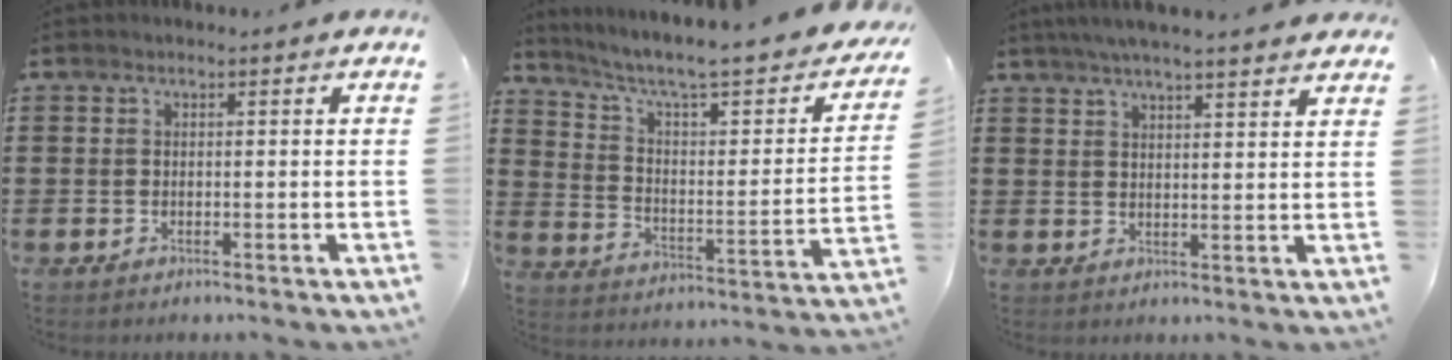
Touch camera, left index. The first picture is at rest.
{"total": 6.2, "force": [4.4, 1.1, 4.3], "torque": [-0.095, -0.041, 0.065]}
{"total": 4.6, "force": [4.2, -0.2, 1.9], "torque": [-0.049, -0.010, 0.074]}